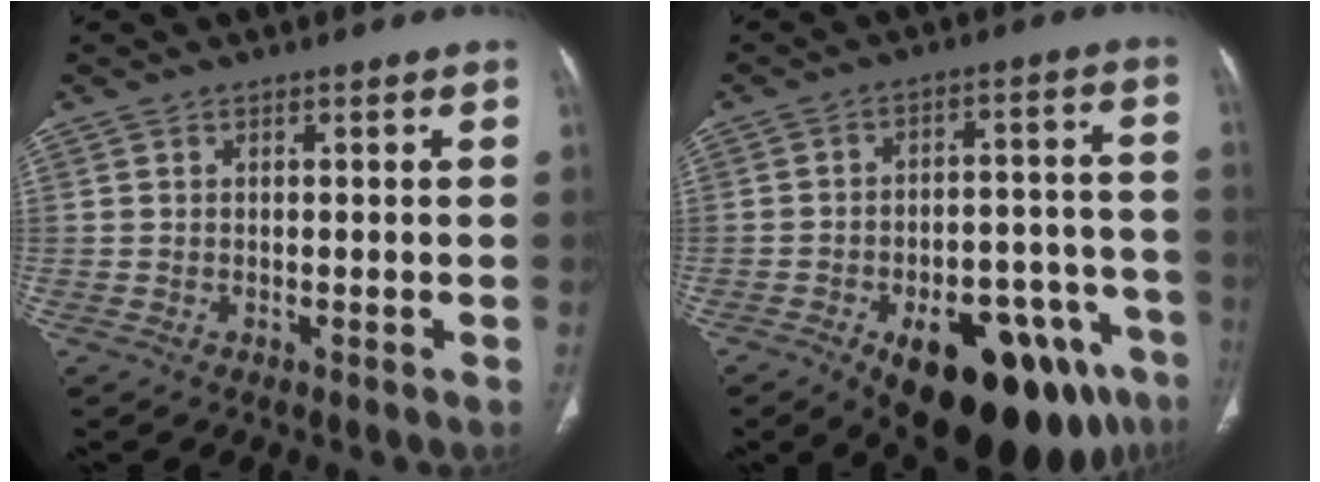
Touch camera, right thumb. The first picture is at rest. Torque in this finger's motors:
{"motor_torque": [2.17, 2.34, 1.17, -1.23, 0.42]}